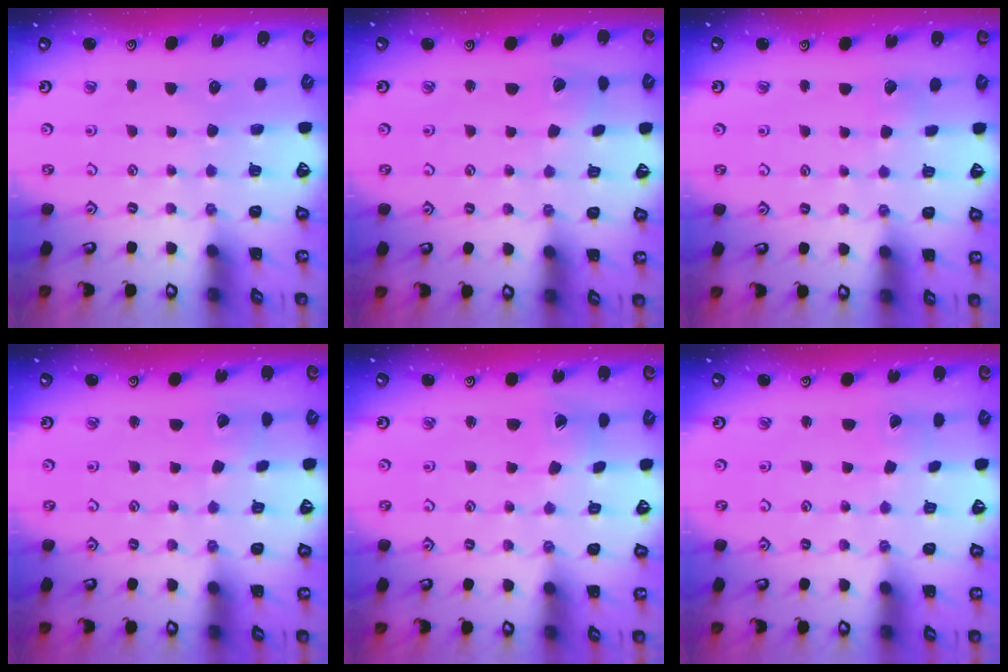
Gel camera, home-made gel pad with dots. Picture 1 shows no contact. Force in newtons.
{"total": 2.9, "press": 2.9, "slide": 0.2}
{"total": 2.7, "press": 2.7, "slide": 0.3}
{"total": 2.2, "press": 2.2, "slide": 0.1}
{"total": 1.3, "press": 1.3, "slide": 0.1}
{"total": 0.0}